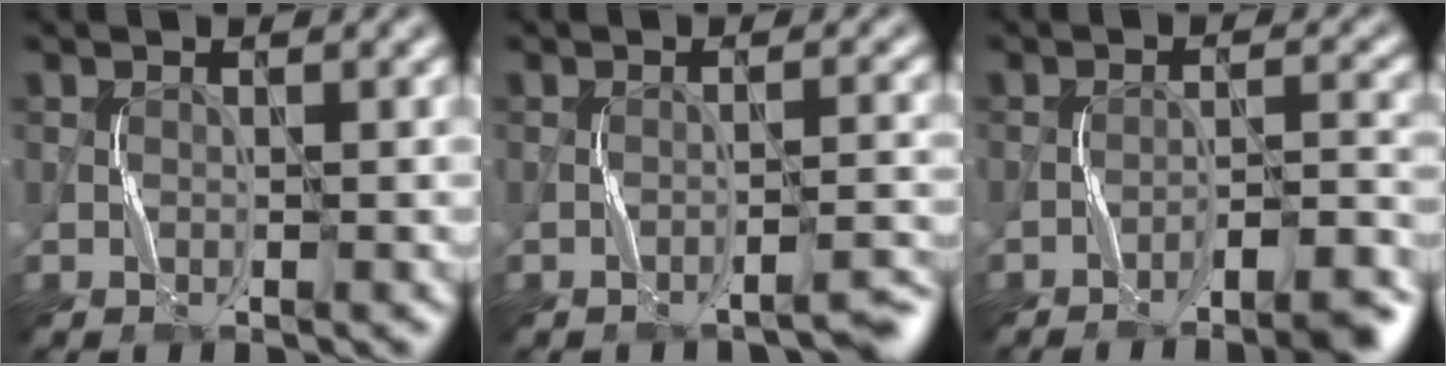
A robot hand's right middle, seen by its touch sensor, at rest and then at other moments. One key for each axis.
{"total": 2.2, "fx": -2.0, "fy": -0.1, "fz": 0.9, "tx": -0.014, "ty": 0.010, "tz": -0.035}
{"total": 5.5, "fx": -4.4, "fy": 0.7, "fz": 3.3, "tx": -0.046, "ty": 0.016, "tz": -0.063}